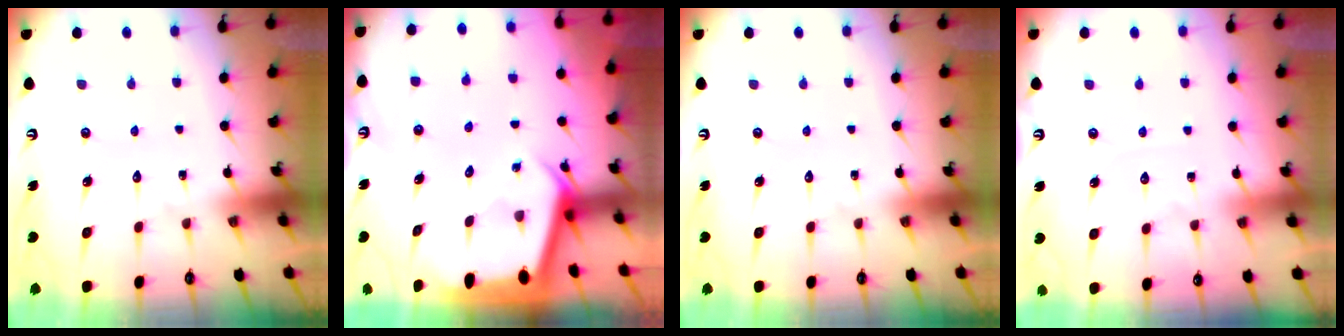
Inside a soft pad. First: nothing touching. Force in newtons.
{"total": 2.6, "press": 2.6, "slide": 0.2}
{"total": 0.0}
{"total": 1.5, "press": 1.4, "slide": 0.2}